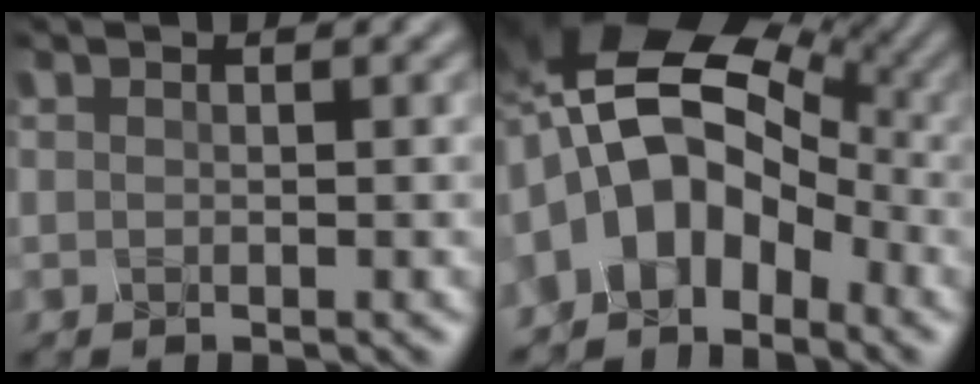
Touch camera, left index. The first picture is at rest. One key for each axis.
{"total": 9.2, "fx": -2.7, "fy": 6.2, "fz": 6.2, "tx": -0.103, "ty": 0.011, "tz": -0.050}